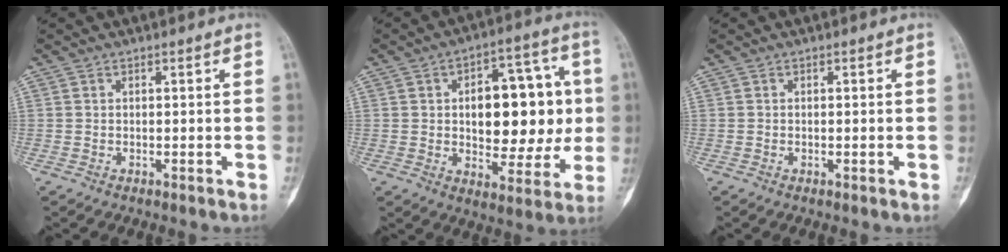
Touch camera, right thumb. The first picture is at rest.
{"total": 18.9, "force": [1.2, 10.5, 15.7], "torque": [-0.169, 0.018, 0.022]}
{"total": 0.6, "force": [-0.1, 0.2, 0.6], "torque": [-0.007, 0.000, 0.001]}